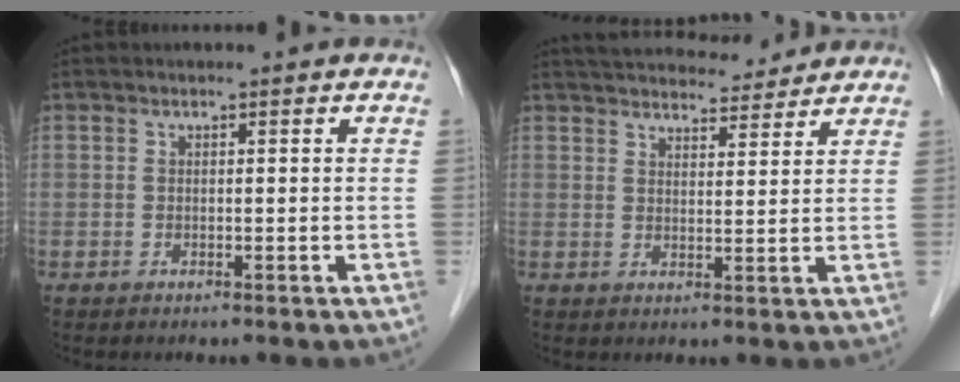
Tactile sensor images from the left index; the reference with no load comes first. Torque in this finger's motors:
{"motor_torque": [0.74, -0.94, 0.06, 0.02]}